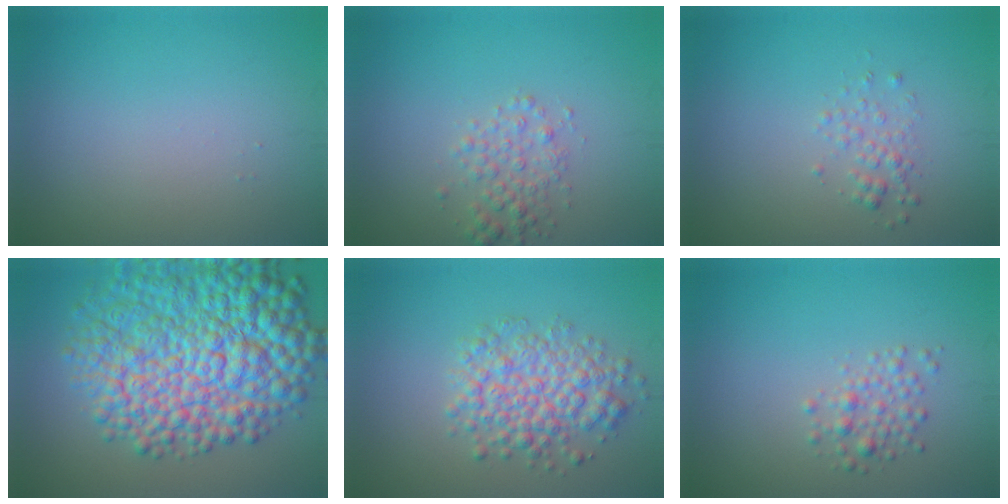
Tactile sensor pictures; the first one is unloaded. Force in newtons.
{"total": 2.4, "press": 2.4, "slide": 0.1}
{"total": 1.4, "press": 1.4, "slide": 0.1}
{"total": 13.2, "press": 13.2, "slide": 0.2}
{"total": 5.0, "press": 5.0, "slide": 0.2}
{"total": 1.9, "press": 1.9, "slide": 0.1}